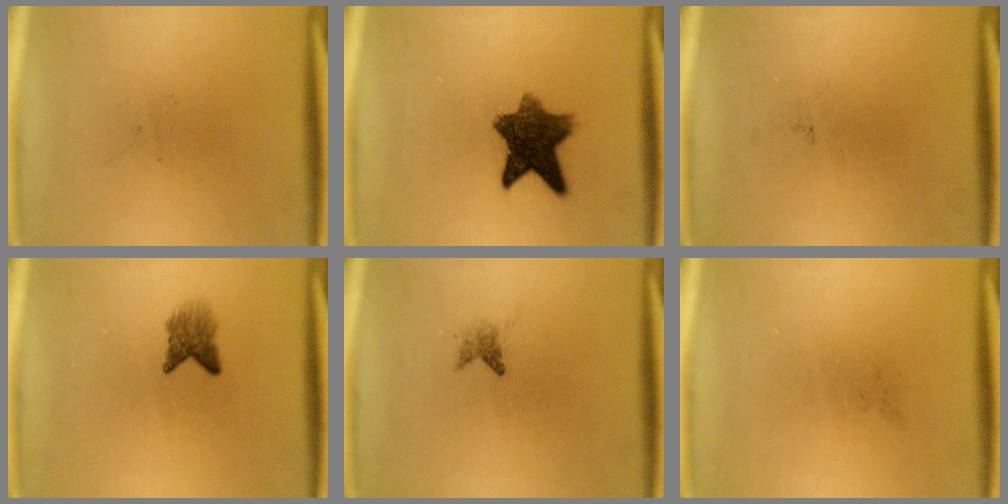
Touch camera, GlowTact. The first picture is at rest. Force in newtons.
{"total": 9.5}
{"total": 0.0}
{"total": 2.8}
{"total": 1.2}
{"total": 0.0}